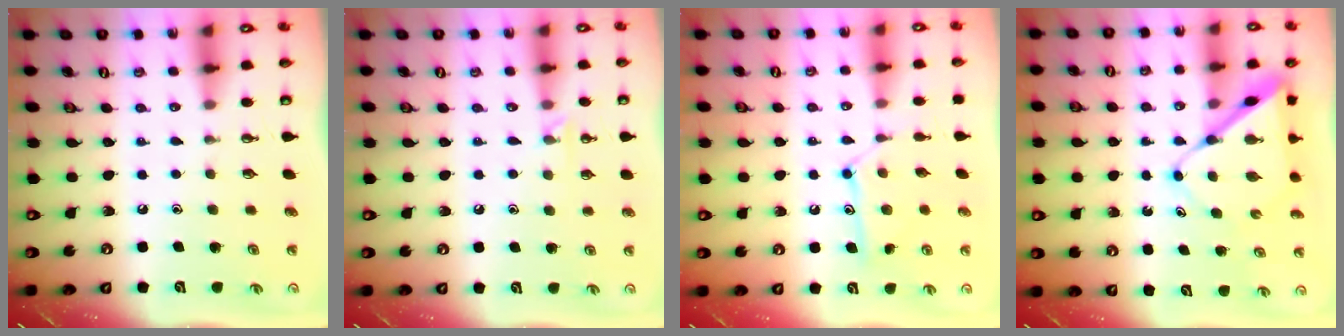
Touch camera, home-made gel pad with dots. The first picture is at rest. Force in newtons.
{"total": 4.2, "press": 4.2, "slide": 0.6}
{"total": 11.3, "press": 11.3, "slide": 0.1}
{"total": 8.5, "press": 8.5, "slide": 0.7}